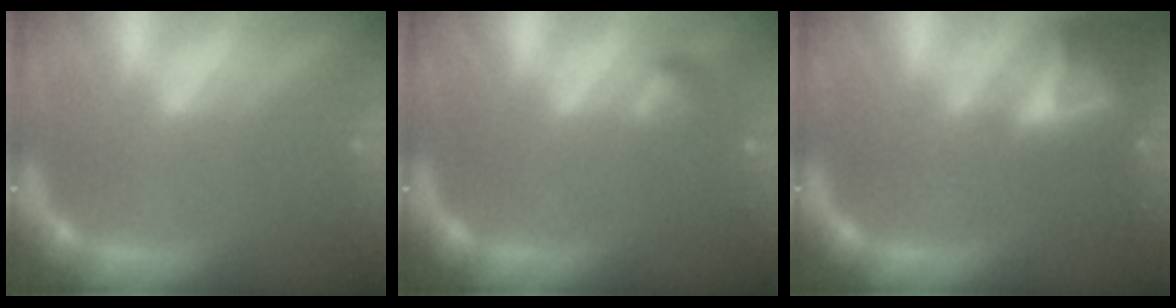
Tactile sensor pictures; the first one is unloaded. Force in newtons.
{"total": 1.4}
{"total": 7.5}